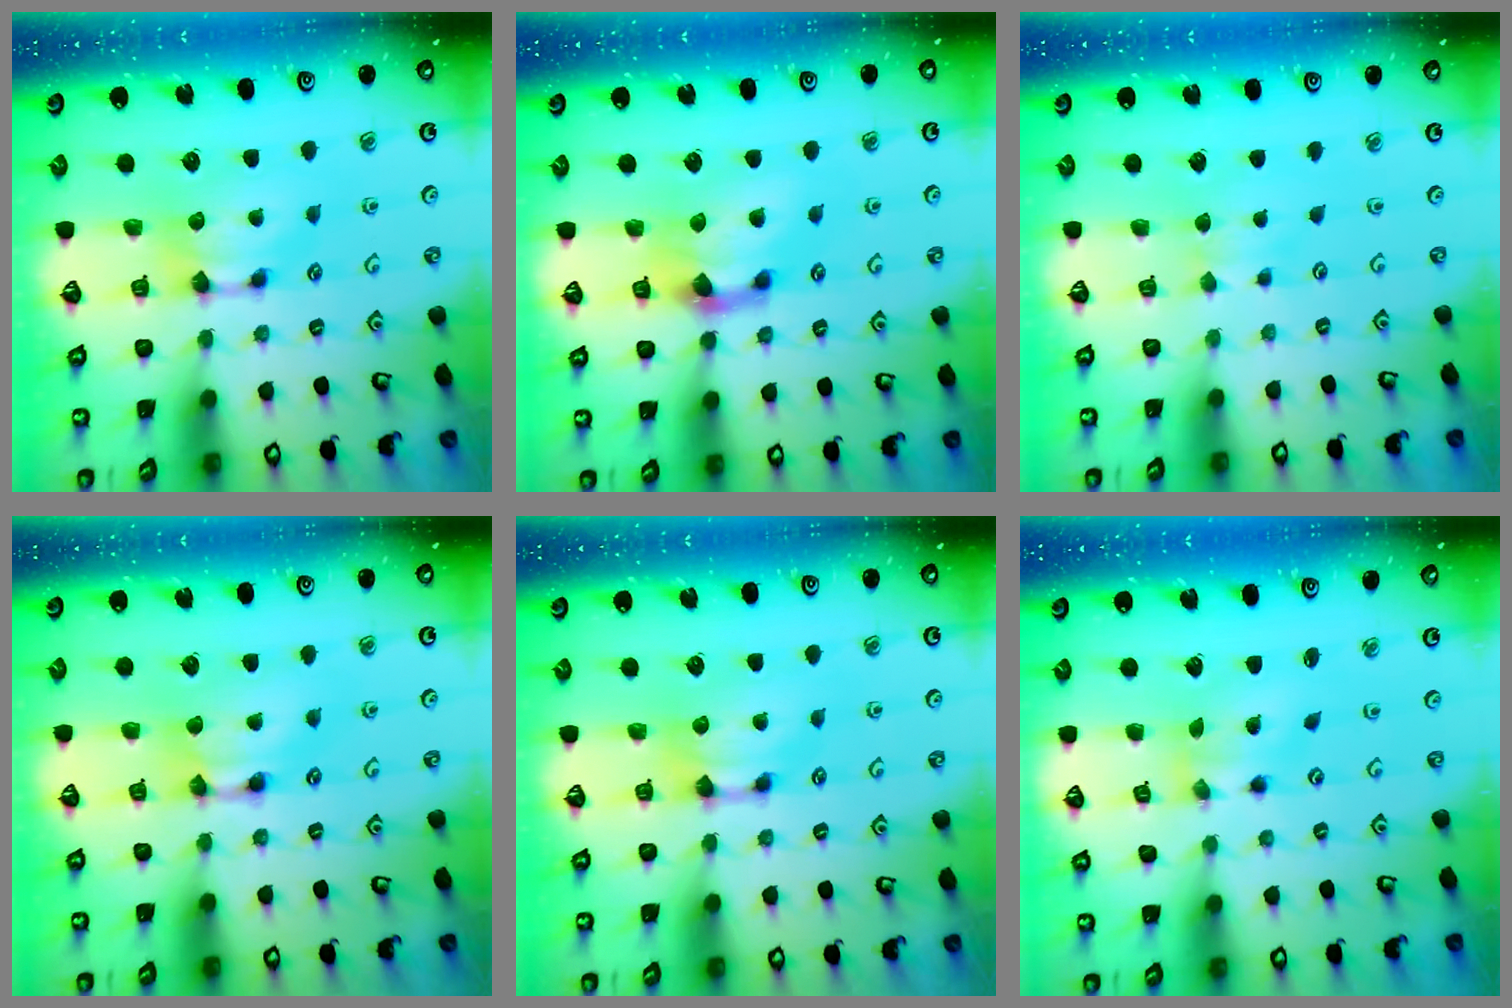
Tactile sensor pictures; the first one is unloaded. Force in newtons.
{"total": 3.0, "press": 2.4, "slide": 1.8}
{"total": 2.9, "press": 2.9, "slide": 0.4}
{"total": 1.9, "press": 1.9, "slide": 0.2}
{"total": 0.0}
{"total": 1.4, "press": 0.8, "slide": 1.2}